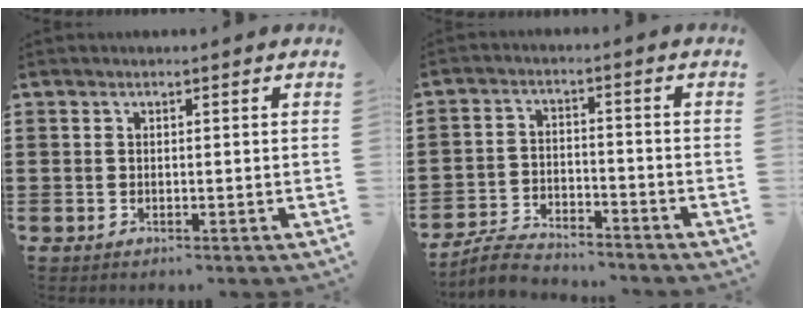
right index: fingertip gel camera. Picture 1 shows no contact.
{"total": 4.8, "force": [-4.7, 0.7, 0.9], "torque": [-0.032, 0.002, -0.097]}